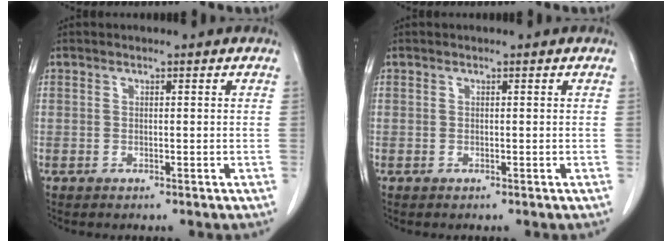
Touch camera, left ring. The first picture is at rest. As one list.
[{"total": 0.0}]